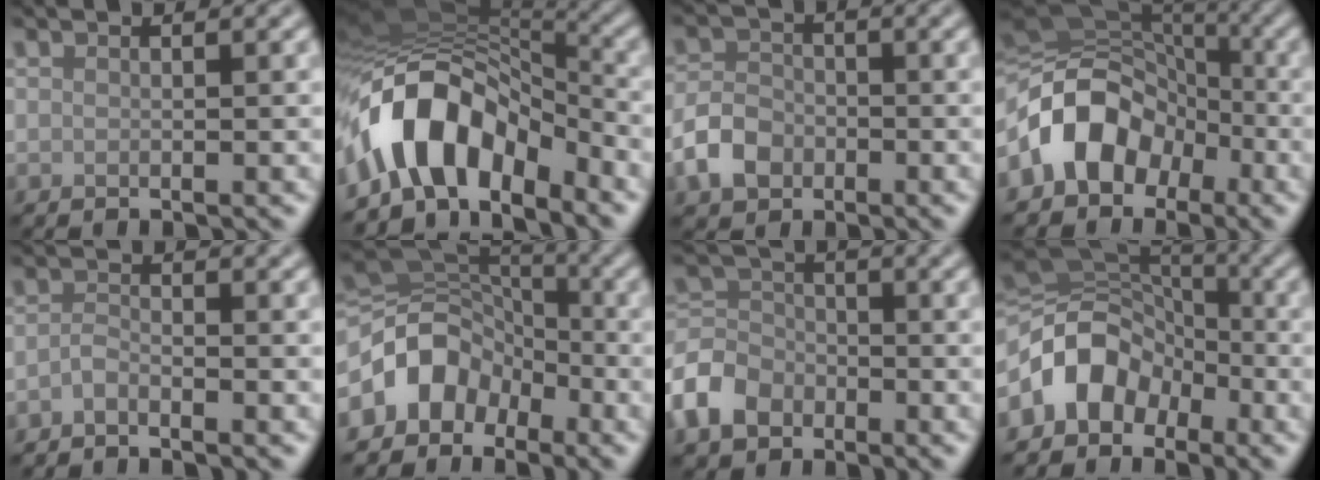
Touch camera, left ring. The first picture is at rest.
{"total": 9.8, "force": [-5.1, 5.5, 6.3], "torque": [-0.101, 0.005, -0.090]}
{"total": 3.6, "force": [-1.7, 2.7, 1.7], "torque": [-0.034, 0.001, -0.038]}
{"total": 8.9, "force": [-3.6, 6.8, 4.6], "torque": [-0.067, 0.009, -0.080]}
{"total": 1.2, "force": [-0.9, 0.4, 0.6], "torque": [-0.015, 0.001, -0.021]}
{"total": 6.3, "force": [-3.1, 4.8, 2.7], "torque": [-0.040, 0.008, -0.069]}
{"total": 5.0, "force": [-2.8, 3.7, 1.8], "torque": [-0.042, 0.004, -0.073]}
{"total": 6.9, "force": [-3.1, 5.2, 3.2], "torque": [-0.047, 0.010, -0.071]}